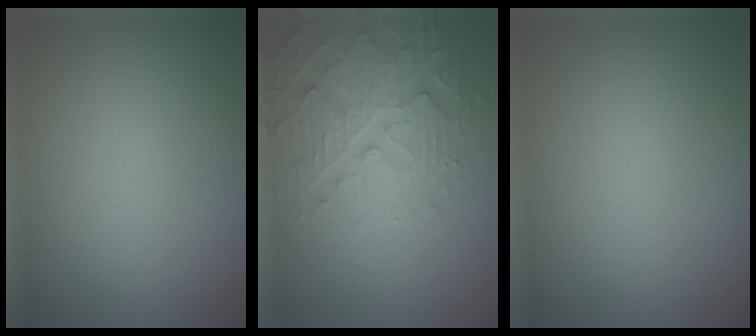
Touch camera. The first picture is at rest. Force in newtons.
{"total": 4.6, "press": 4.4, "slide": 1.1}
{"total": 0.0}